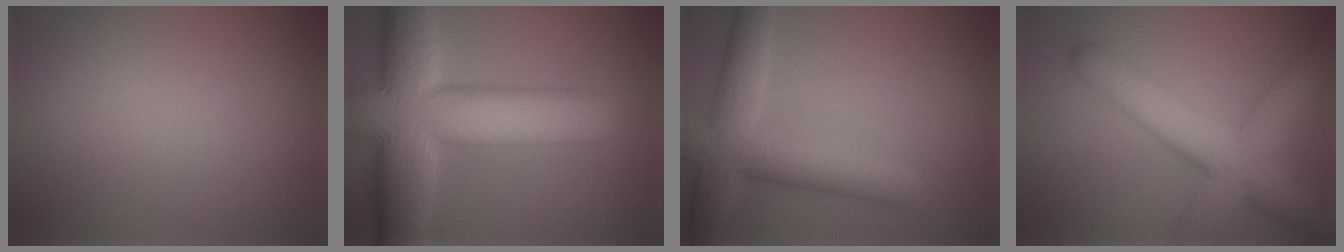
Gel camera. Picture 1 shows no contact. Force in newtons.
{"total": 14.4, "press": 14.3, "slide": 0.7}
{"total": 6.3, "press": 6.3, "slide": 0.3}
{"total": 7.9, "press": 7.9, "slide": 0.3}